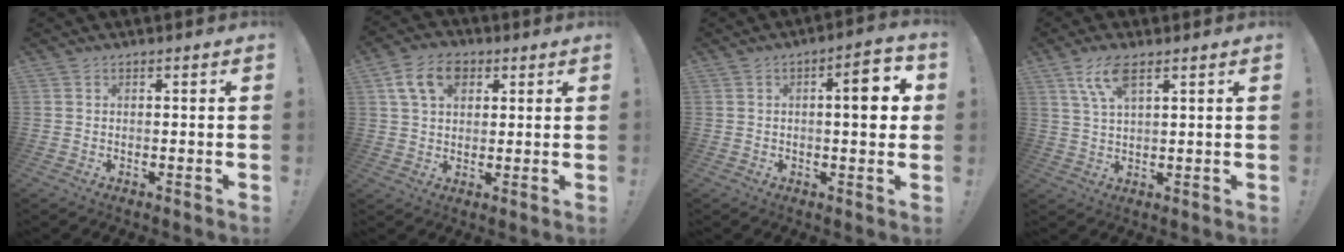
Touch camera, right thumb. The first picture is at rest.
{"total": 10.3, "force": [4.5, 6.9, 6.2], "torque": [-0.100, 0.003, 0.086]}
{"total": 8.3, "force": [1.2, 2.3, 7.9], "torque": [-0.104, 0.000, 0.011]}
{"total": 7.4, "force": [4.1, 2.3, 5.7], "torque": [-0.107, -0.009, 0.076]}